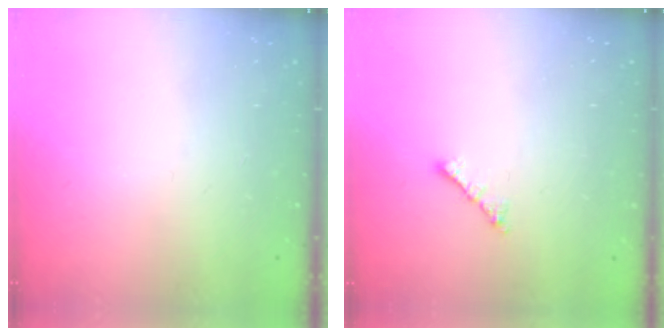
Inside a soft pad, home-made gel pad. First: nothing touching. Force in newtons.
{"total": 1.8, "press": 1.8, "slide": 0.5}